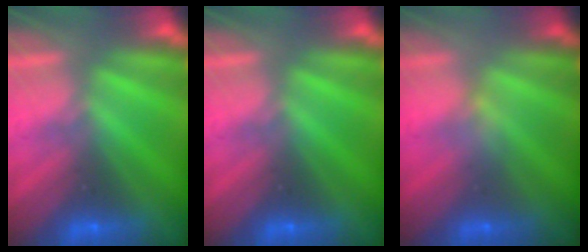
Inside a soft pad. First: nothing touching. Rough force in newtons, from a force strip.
{"total": 0.0}
{"total": 2.4}